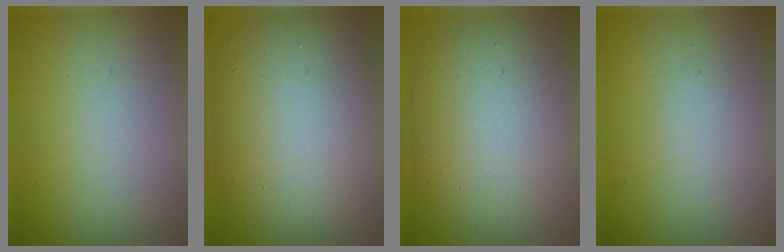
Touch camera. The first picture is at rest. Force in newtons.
{"total": 11.7, "press": 11.7, "slide": 0.8}
{"total": 10.3, "press": 10.3, "slide": 0.2}
{"total": 0.9, "press": 0.9, "slide": 0.0}